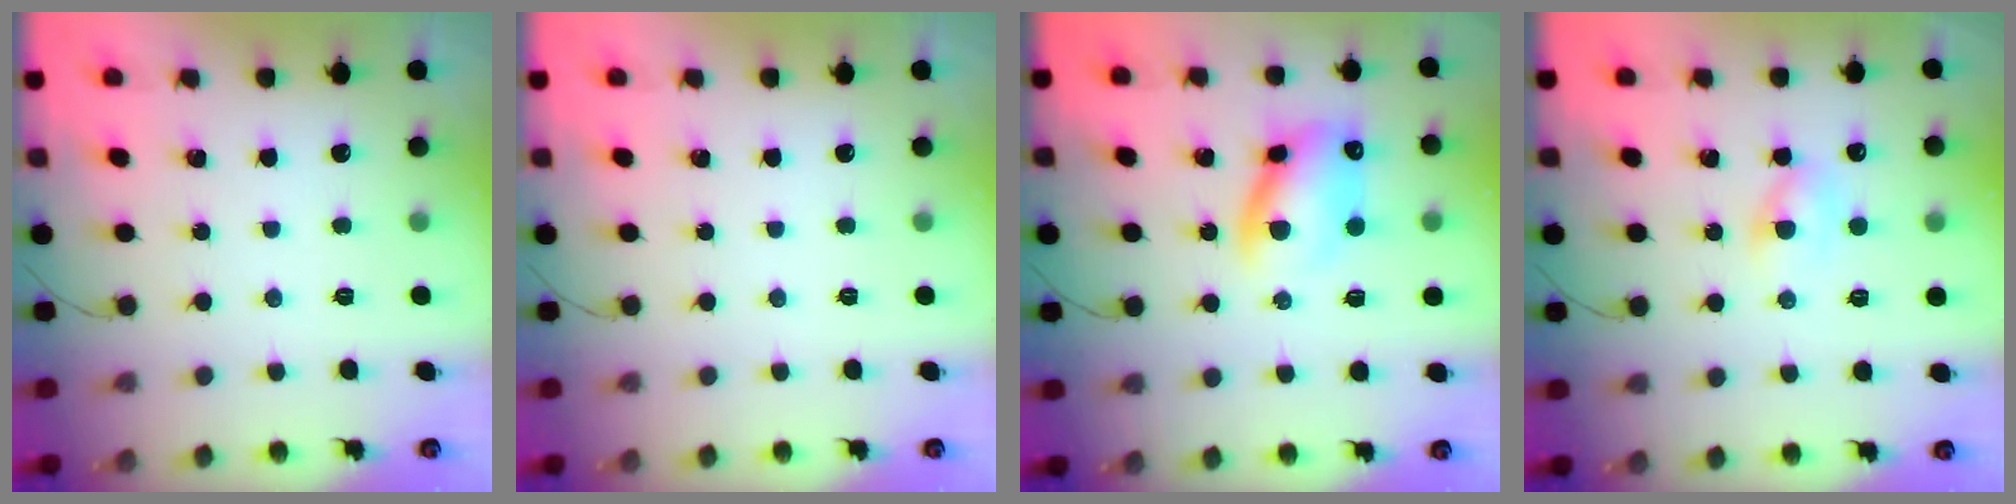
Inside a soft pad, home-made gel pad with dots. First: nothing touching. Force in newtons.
{"total": 0.0}
{"total": 11.4, "press": 11.2, "slide": 2.2}
{"total": 2.5, "press": 2.3, "slide": 0.9}